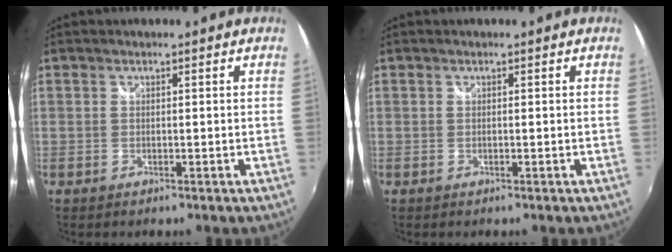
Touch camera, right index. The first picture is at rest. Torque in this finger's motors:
{"motor_torque": [0.06, 0.08, 0.00, 0.00]}